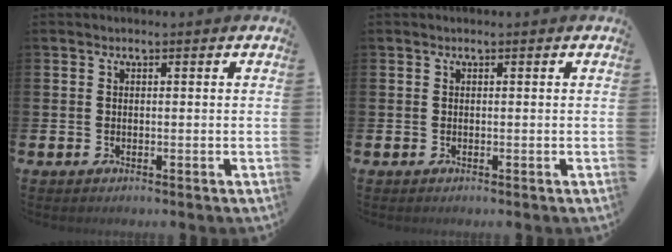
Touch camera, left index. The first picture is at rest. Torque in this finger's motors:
{"motor_torque": [0.00, 0.00, 0.00, 0.00]}